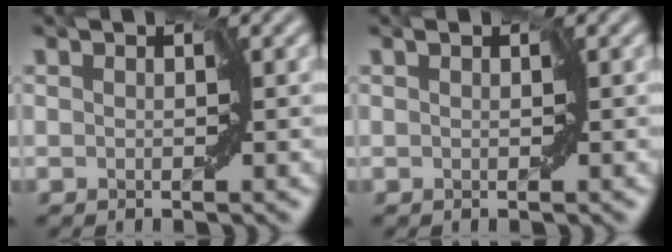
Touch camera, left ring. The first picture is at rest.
{"total": 0.0}